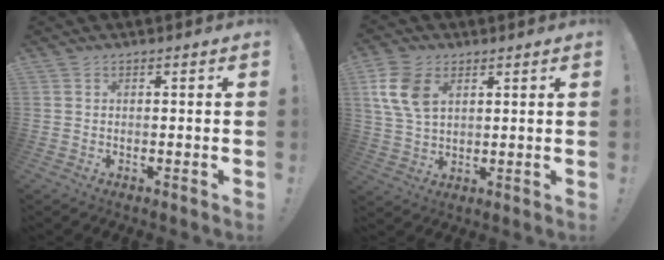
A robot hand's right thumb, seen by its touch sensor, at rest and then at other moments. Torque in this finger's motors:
{"motor_torque": [0.08, 0.24, 0.80, -0.05, 0.13]}